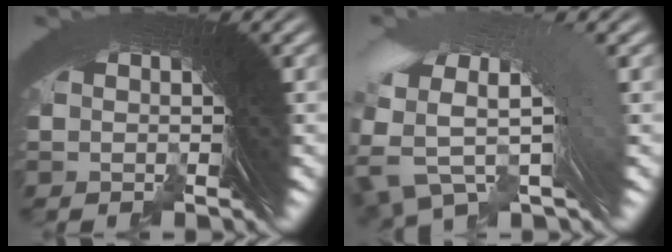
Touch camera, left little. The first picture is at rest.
{"total": 6.2, "force": [-0.4, 3.2, 5.3], "torque": [-0.104, 0.004, -0.002]}